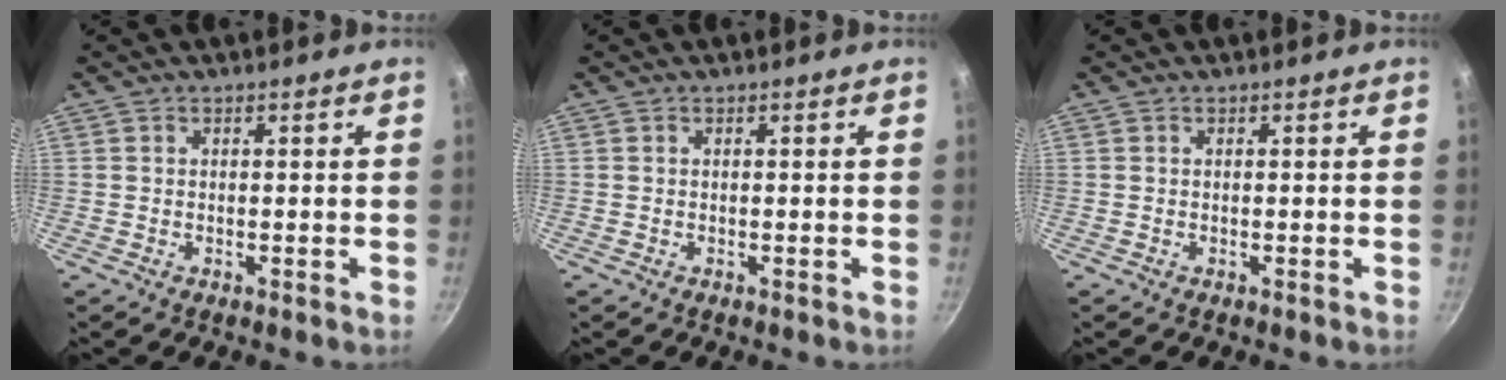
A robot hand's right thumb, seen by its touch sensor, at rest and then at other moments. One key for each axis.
{"total": 0.0}
{"total": 0.0}